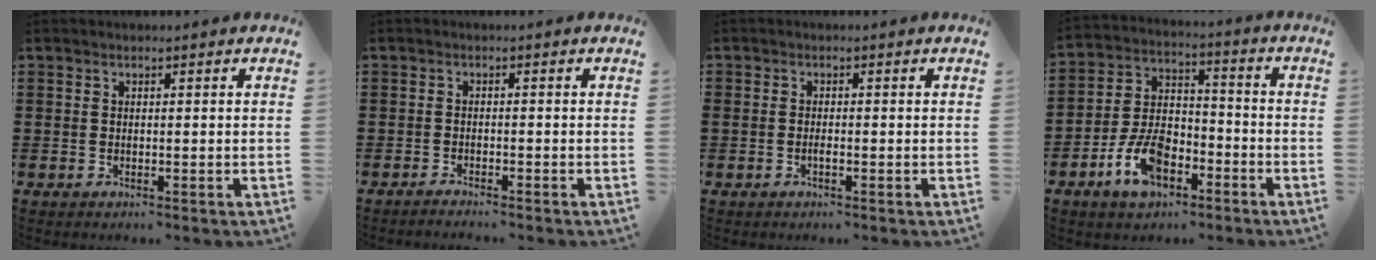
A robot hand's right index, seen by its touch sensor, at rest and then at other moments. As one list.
[{"total": 1.1, "force": [-1.1, -0.1, 0.1], "torque": [-0.004, 0.000, -0.022]}, {"total": 0.9, "force": [-0.5, 0.1, 0.7], "torque": [-0.017, -0.009, -0.006]}, {"total": 9.1, "force": [-4.8, 4.9, 6.1], "torque": [-0.139, 0.008, -0.089]}]